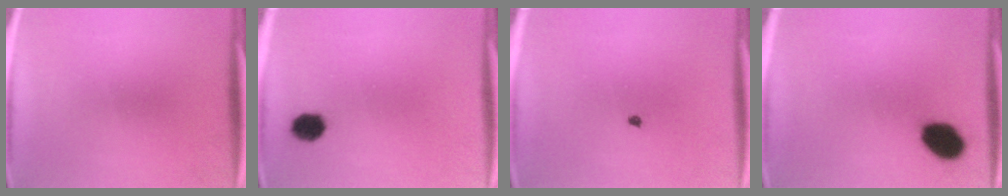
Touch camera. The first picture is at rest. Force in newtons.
{"total": 5.0}
{"total": 0.5}
{"total": 8.7}